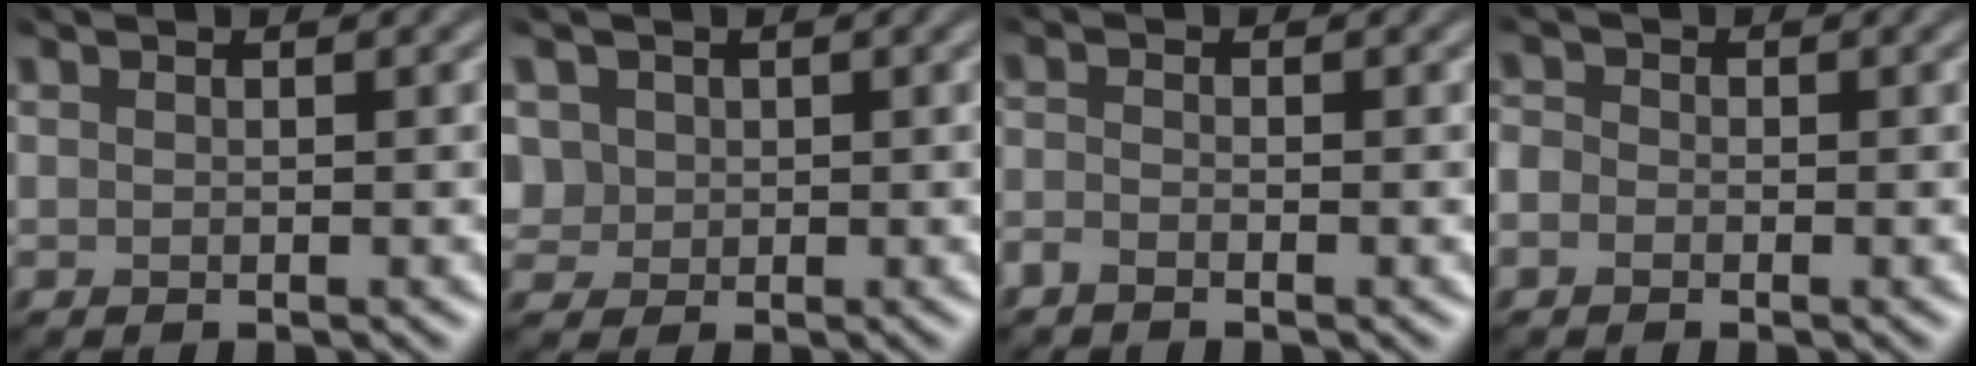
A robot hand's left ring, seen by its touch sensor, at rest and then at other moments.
{"total": 2.2, "force": [0.1, 2.0, 0.8], "torque": [-0.048, -0.004, 0.016]}
{"total": 1.7, "force": [-1.7, -0.3, 0.1], "torque": [-0.012, -0.002, -0.024]}
{"total": 1.6, "force": [-1.4, 0.8, -0.4], "torque": [-0.005, -0.004, -0.017]}